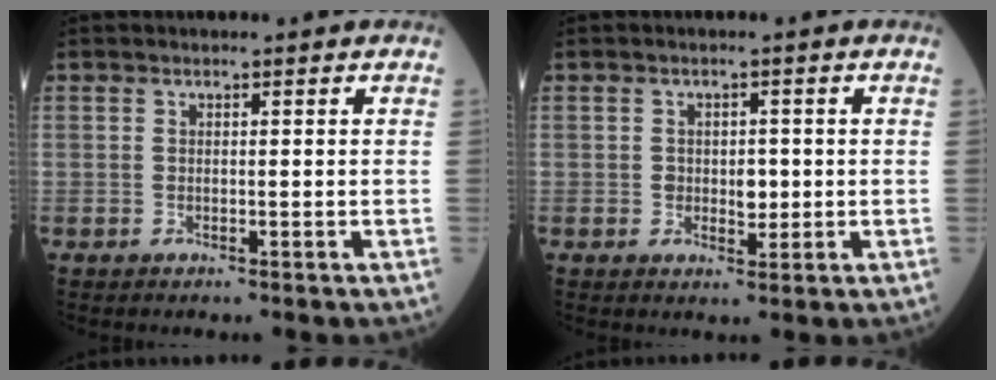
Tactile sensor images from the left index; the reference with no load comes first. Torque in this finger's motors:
{"motor_torque": [0.15, 0.01, 0.01, 0.02]}